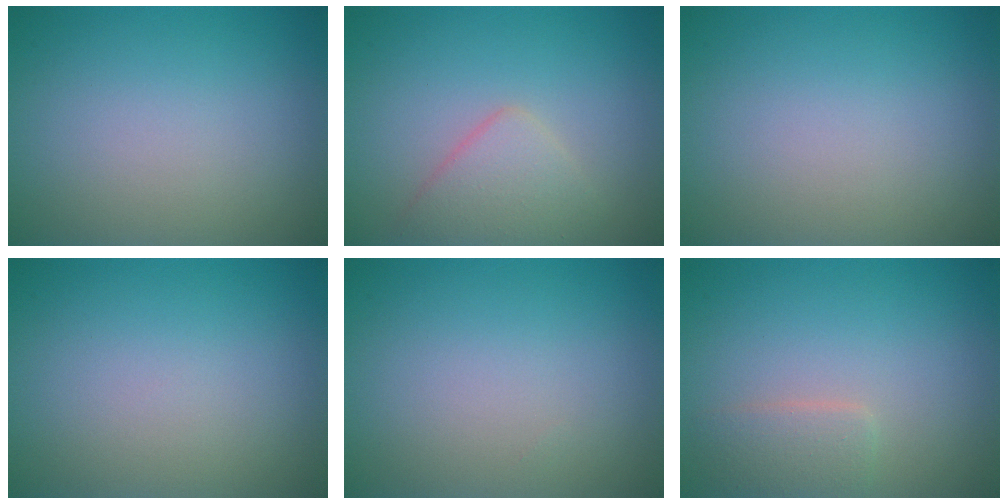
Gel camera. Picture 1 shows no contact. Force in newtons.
{"total": 2.9, "press": 2.9, "slide": 0.1}
{"total": 0.0}
{"total": 0.0}
{"total": 0.0}
{"total": 2.0, "press": 2.0, "slide": 0.1}